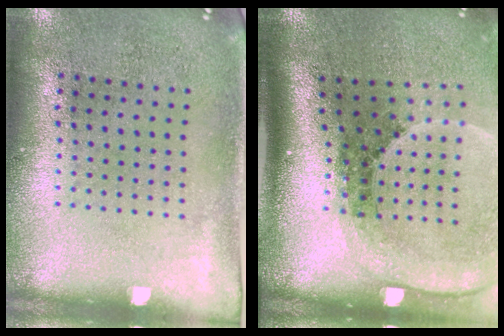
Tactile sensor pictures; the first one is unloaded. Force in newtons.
{"total": 2.8, "press": 1.8, "slide": 2.1}